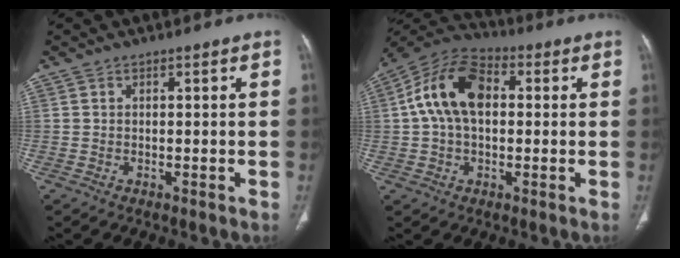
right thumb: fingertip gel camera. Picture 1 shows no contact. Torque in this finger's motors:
{"motor_torque": [1.22, 1.36, 0.39, -0.19, 0.16]}